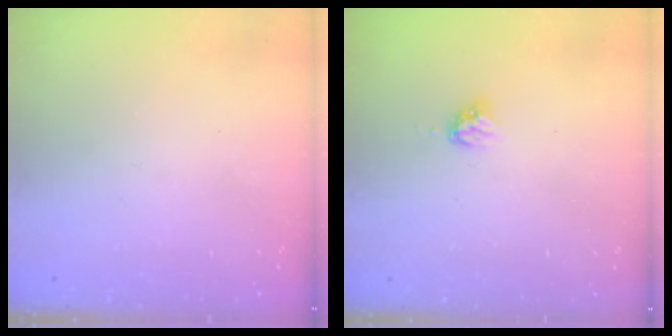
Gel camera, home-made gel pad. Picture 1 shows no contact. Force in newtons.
{"total": 4.3, "press": 4.3, "slide": 0.3}